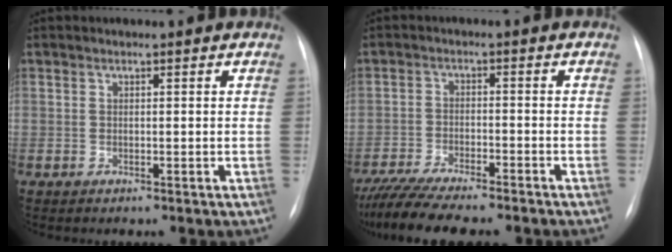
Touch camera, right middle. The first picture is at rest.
{"total": 11.6, "force": [-9.9, 1.3, 5.9], "torque": [-0.098, -0.018, -0.153]}